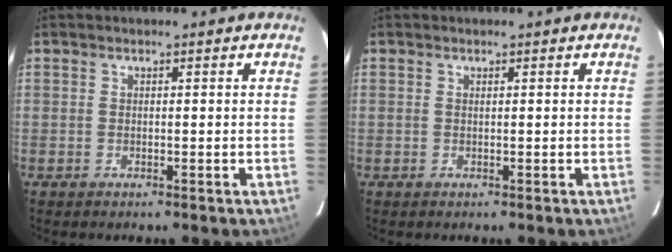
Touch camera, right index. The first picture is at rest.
{"total": 0.0}